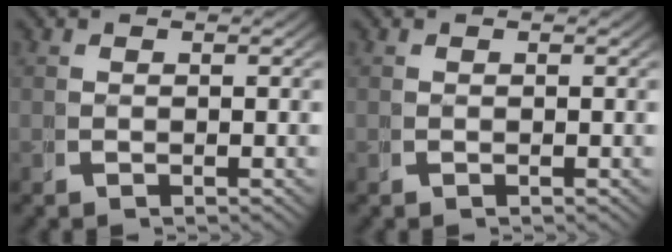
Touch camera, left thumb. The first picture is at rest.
{"total": 0.0}